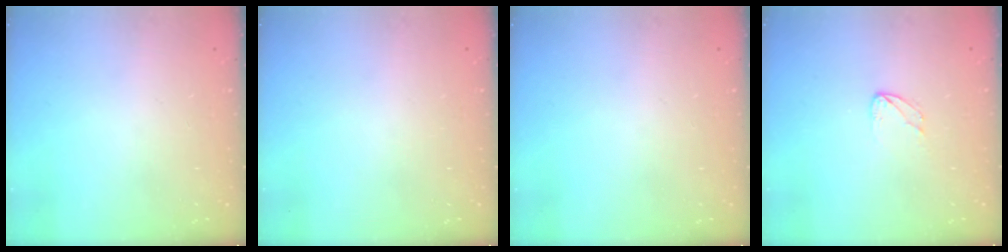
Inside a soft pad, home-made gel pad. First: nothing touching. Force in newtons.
{"total": 0.0}
{"total": 0.0}
{"total": 3.9, "press": 3.8, "slide": 0.3}